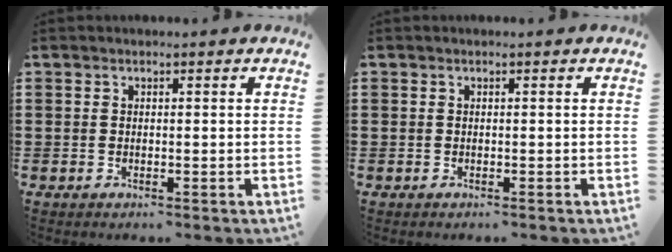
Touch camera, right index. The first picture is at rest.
{"total": 0.0}